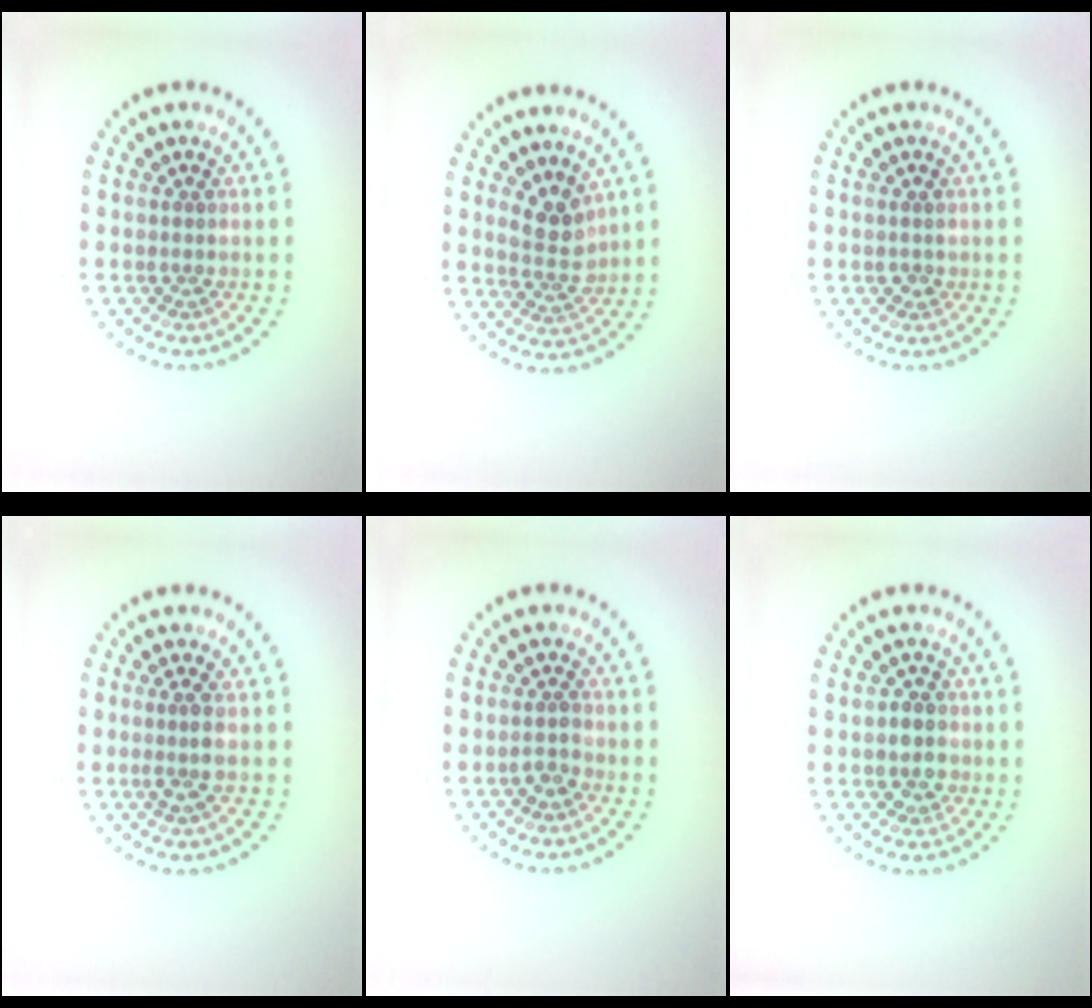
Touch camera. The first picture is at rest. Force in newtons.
{"total": 2.9, "press": 2.6, "slide": 1.3}
{"total": 0.8, "press": 0.8, "slide": 0.1}
{"total": 2.0, "press": 1.5, "slide": 1.3}
{"total": 1.2, "press": 1.1, "slide": 0.4}
{"total": 2.5, "press": 2.5, "slide": 0.6}